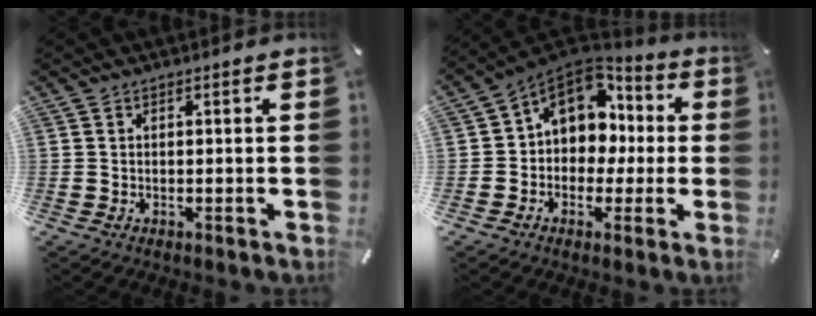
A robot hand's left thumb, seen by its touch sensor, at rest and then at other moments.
{"total": 11.5, "force": [3.1, 9.6, 5.5], "torque": [-0.104, -0.013, 0.062]}